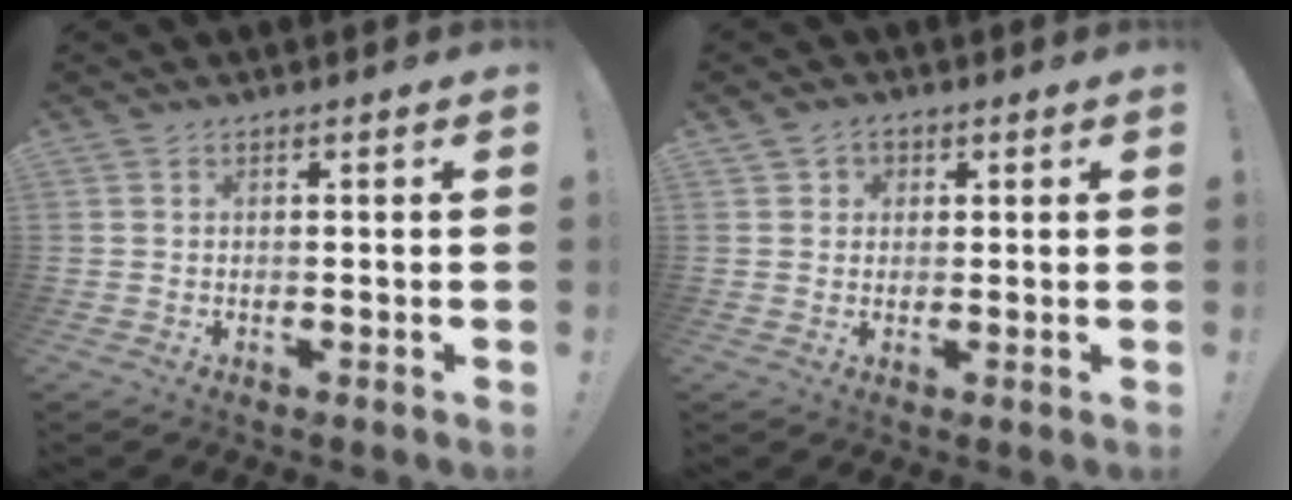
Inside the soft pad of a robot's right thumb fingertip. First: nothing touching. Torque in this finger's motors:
{"motor_torque": [-0.38, 0.07, -0.09, 0.17, 0.10]}